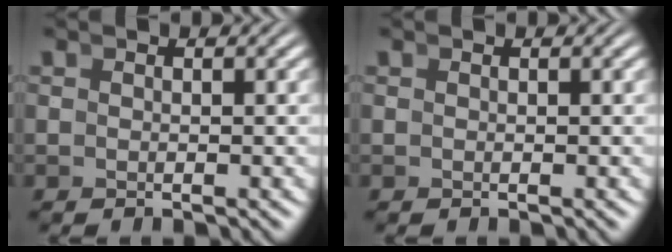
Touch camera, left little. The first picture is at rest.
{"total": 0.0}